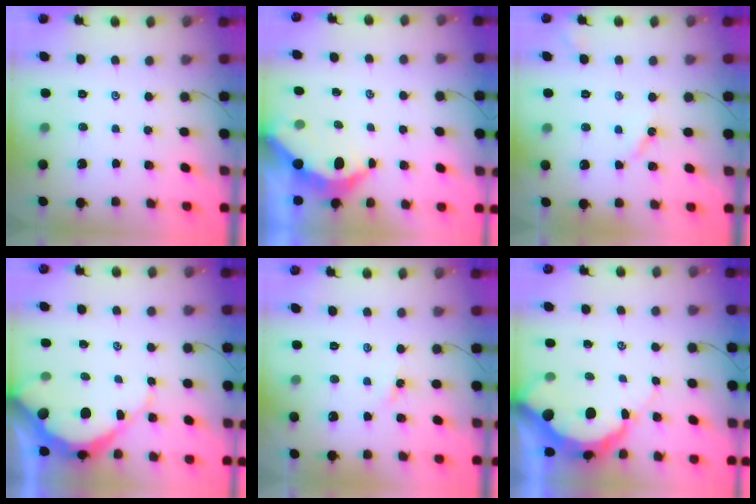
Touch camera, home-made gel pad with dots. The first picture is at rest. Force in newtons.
{"total": 4.4, "press": 4.4, "slide": 0.5}
{"total": 3.6, "press": 3.6, "slide": 0.3}
{"total": 9.8, "press": 9.8, "slide": 0.9}
{"total": 1.9, "press": 1.8, "slide": 0.3}
{"total": 9.0, "press": 9.0, "slide": 0.9}